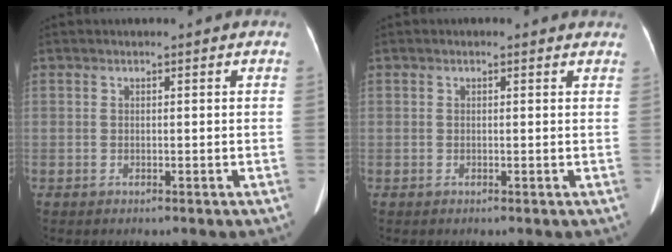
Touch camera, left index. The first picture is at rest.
{"total": 1.0, "force": [0.9, 0.5, 0.3], "torque": [-0.007, -0.002, -0.006]}